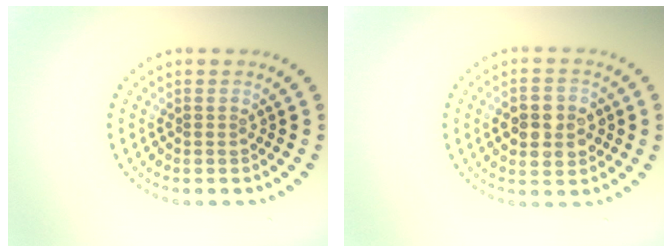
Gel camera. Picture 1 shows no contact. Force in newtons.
{"total": 3.9, "press": 3.9, "slide": 0.5}